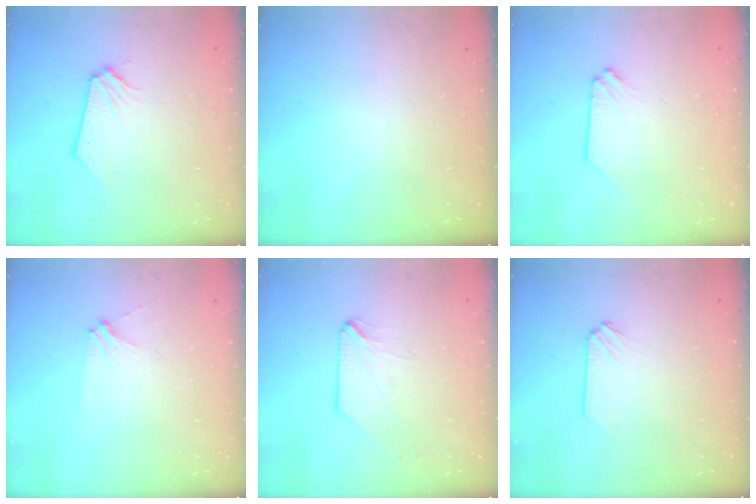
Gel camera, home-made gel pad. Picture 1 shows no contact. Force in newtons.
{"total": 0.0}
{"total": 0.0}
{"total": 2.8, "press": 2.8, "slide": 0.4}
{"total": 1.4, "press": 1.4, "slide": 0.2}
{"total": 0.0}